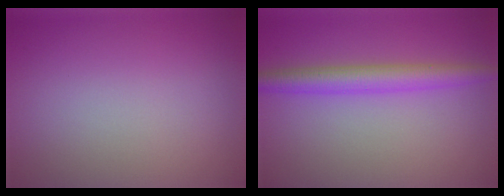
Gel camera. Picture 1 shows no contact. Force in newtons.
{"total": 3.6, "press": 3.6, "slide": 0.0}